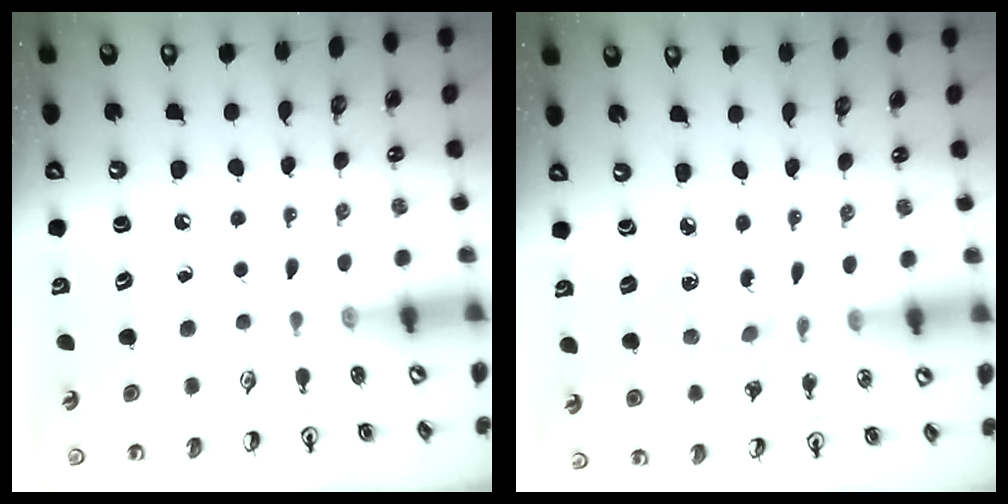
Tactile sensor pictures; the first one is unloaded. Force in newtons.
{"total": 2.8, "press": 2.7, "slide": 0.7}